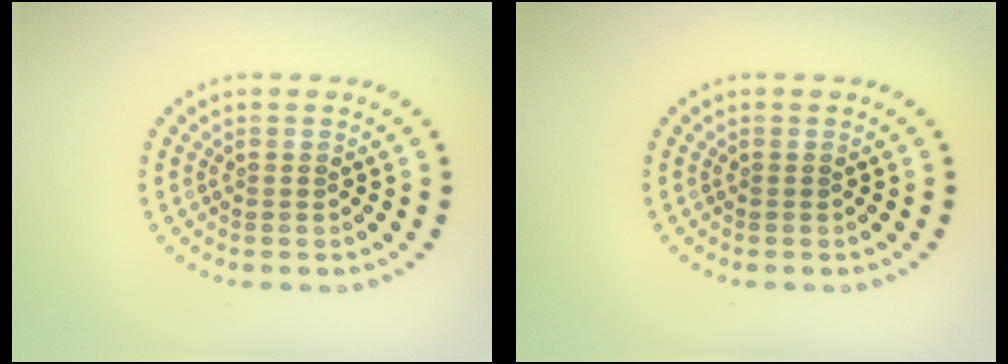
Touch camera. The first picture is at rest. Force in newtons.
{"total": 0.0}